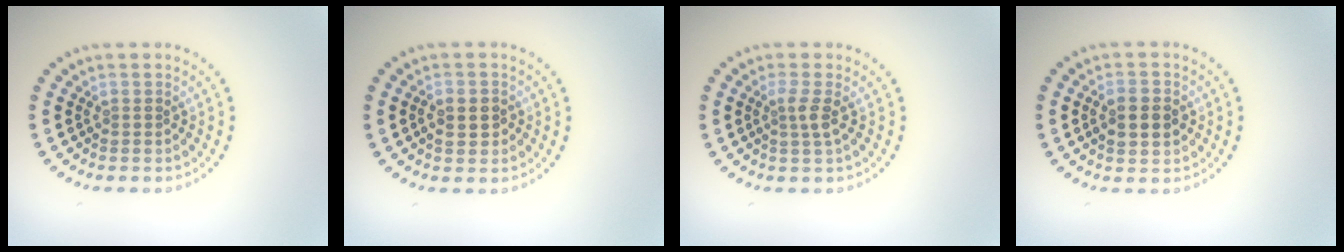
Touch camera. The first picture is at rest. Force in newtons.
{"total": 2.0, "press": 2.0, "slide": 0.2}
{"total": 1.8, "press": 1.3, "slide": 1.2}
{"total": 3.4, "press": 3.4, "slide": 0.2}